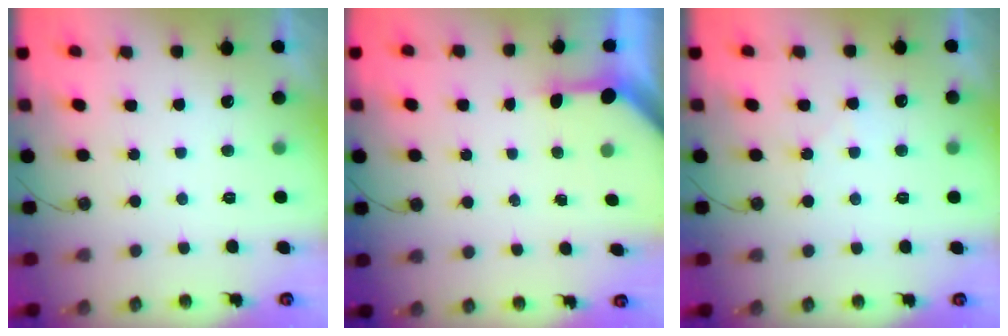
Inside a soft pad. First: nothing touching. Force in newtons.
{"total": 3.1, "press": 3.1, "slide": 0.3}
{"total": 5.4, "press": 5.3, "slide": 0.8}